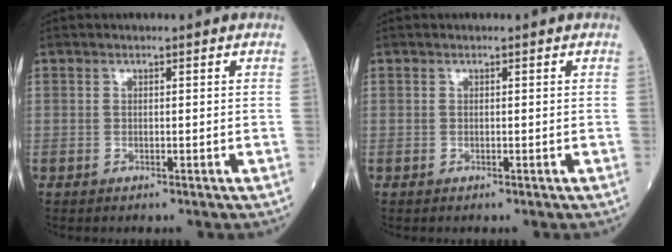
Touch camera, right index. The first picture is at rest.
{"total": 0.0}